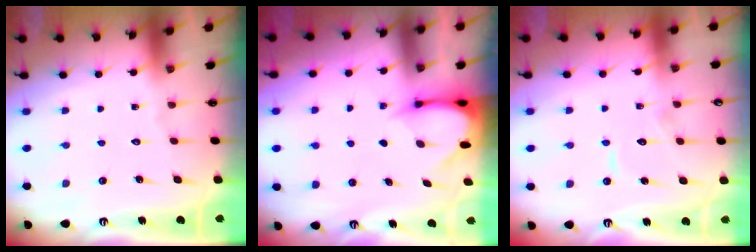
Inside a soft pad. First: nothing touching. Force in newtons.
{"total": 3.5, "press": 3.5, "slide": 0.2}
{"total": 6.5, "press": 6.4, "slide": 0.6}